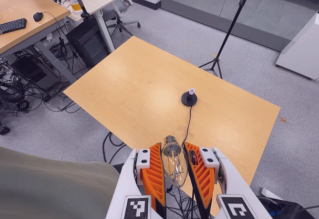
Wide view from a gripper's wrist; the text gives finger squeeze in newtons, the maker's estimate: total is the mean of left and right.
{"total": 15.3, "left": 15.3, "right": 15.4}